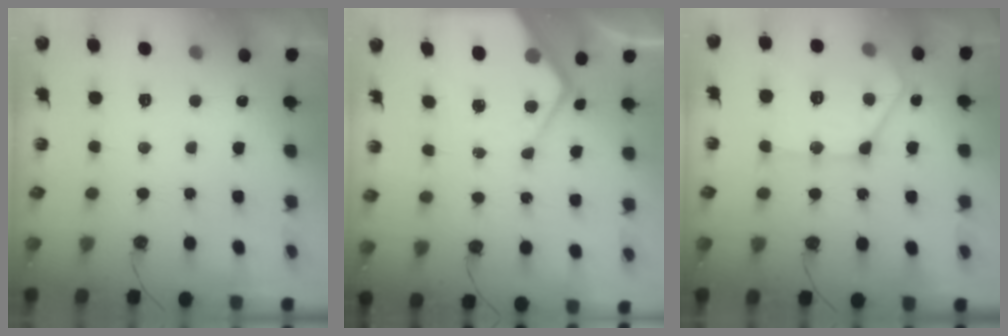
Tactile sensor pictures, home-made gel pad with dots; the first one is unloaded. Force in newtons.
{"total": 10.5, "press": 10.5, "slide": 1.1}
{"total": 19.4, "press": 19.2, "slide": 2.2}